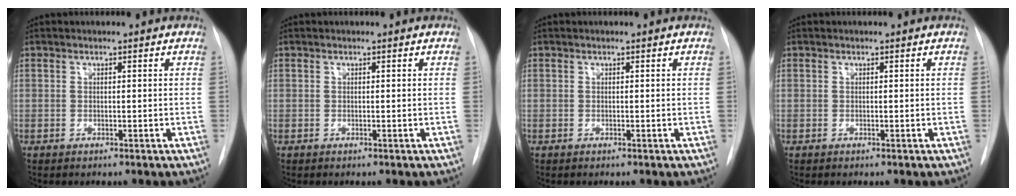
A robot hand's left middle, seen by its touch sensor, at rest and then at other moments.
{"total": 0.0}
{"total": 0.0}
{"total": 0.0}